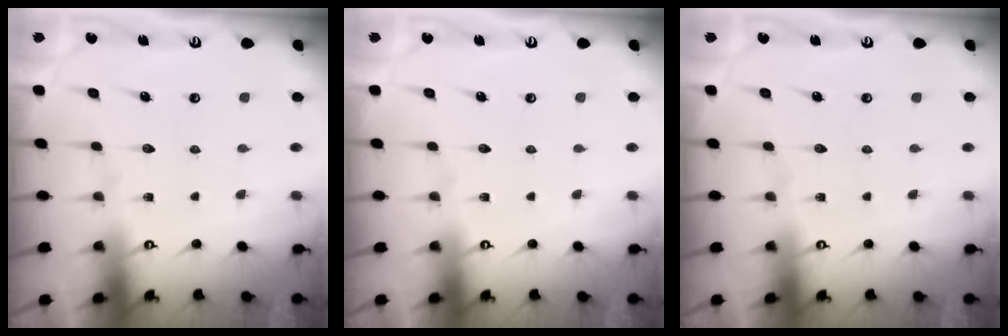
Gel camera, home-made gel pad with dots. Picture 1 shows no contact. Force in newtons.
{"total": 0.0}
{"total": 0.0}